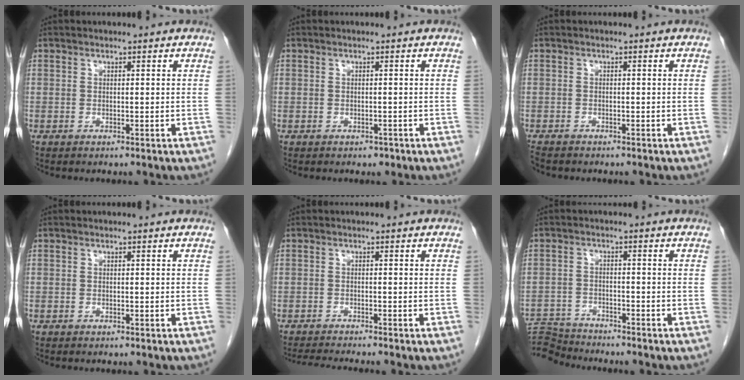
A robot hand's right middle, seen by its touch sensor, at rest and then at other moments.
{"total": 0.8, "force": [-0.5, 0.5, 0.3], "torque": [-0.006, 0.000, -0.005]}
{"total": 2.8, "force": [-2.3, 0.9, 1.1], "torque": [-0.021, -0.007, -0.032]}
{"total": 0.0}
{"total": 4.6, "force": [-4.2, -0.7, 1.7], "torque": [-0.027, -0.017, -0.070]}
{"total": 6.9, "force": [-6.9, 0.3, -0.5], "torque": [0.007, 0.002, -0.129]}